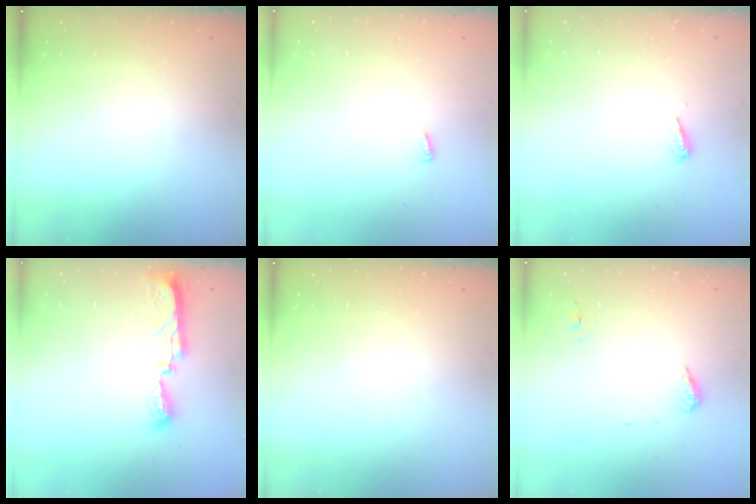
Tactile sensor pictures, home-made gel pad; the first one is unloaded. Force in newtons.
{"total": 2.6, "press": 2.6, "slide": 0.2}
{"total": 3.6, "press": 3.6, "slide": 0.3}
{"total": 7.7, "press": 7.7, "slide": 0.7}
{"total": 0.0}
{"total": 6.3, "press": 6.2, "slide": 0.6}